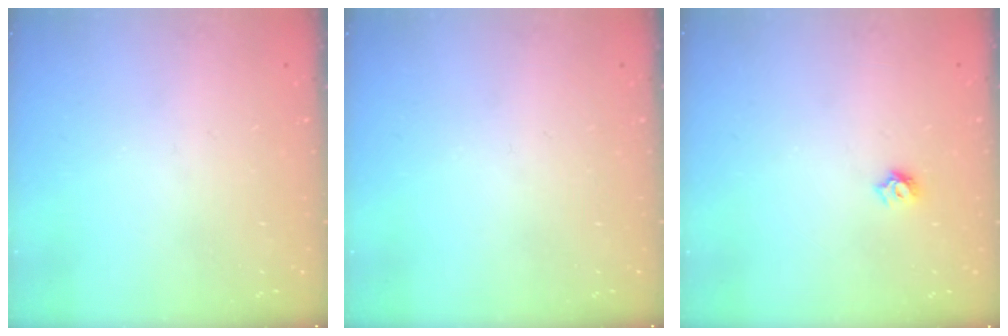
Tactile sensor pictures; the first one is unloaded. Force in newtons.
{"total": 0.0}
{"total": 4.8, "press": 4.8, "slide": 0.6}